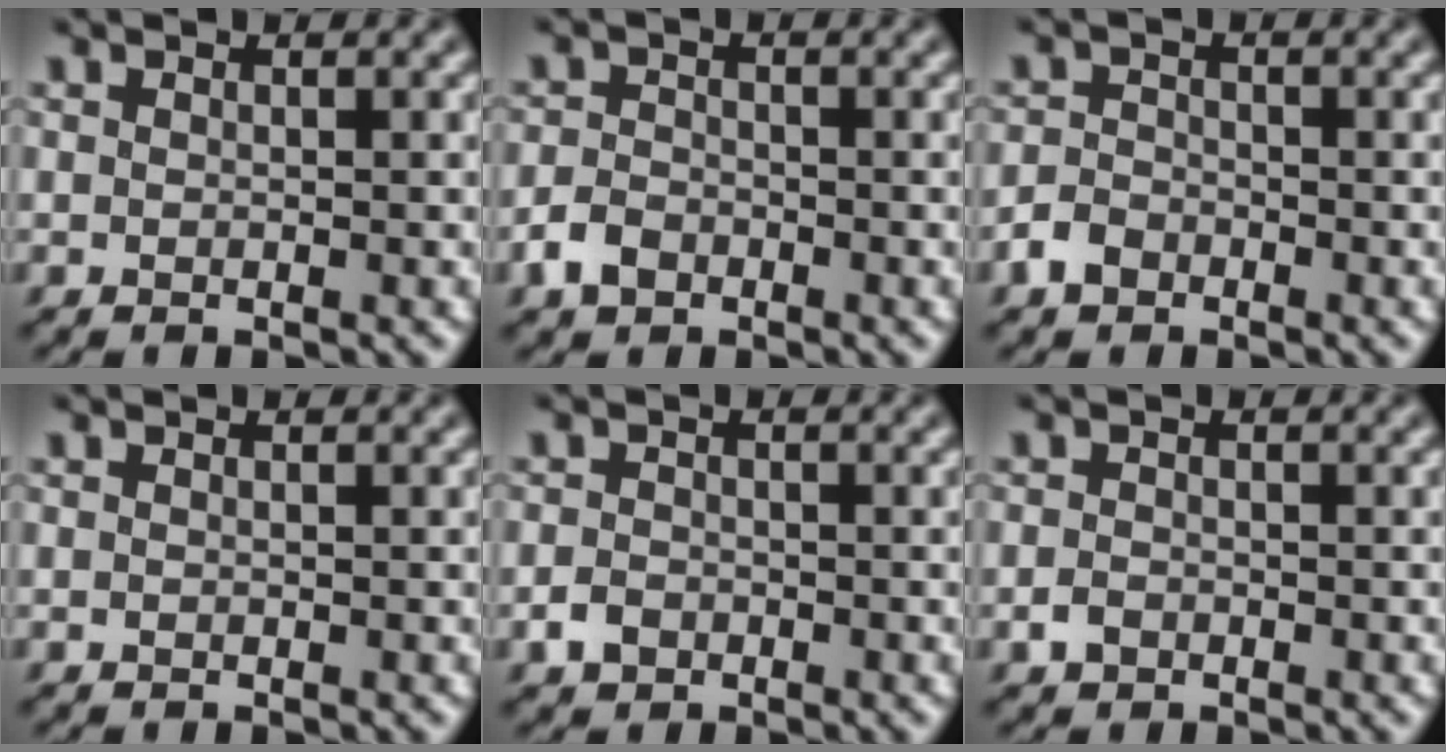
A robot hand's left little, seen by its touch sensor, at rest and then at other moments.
{"total": 2.3, "force": [-1.5, 1.5, 1.0], "torque": [-0.018, 0.002, -0.035]}
{"total": 2.1, "force": [-1.4, 1.4, 0.7], "torque": [-0.012, 0.003, -0.034]}
{"total": 0.0}
{"total": 1.6, "force": [-0.9, 1.2, 0.6], "torque": [-0.010, 0.000, -0.023]}
{"total": 1.2, "force": [-0.7, 0.8, 0.4], "torque": [-0.007, 0.000, -0.018]}